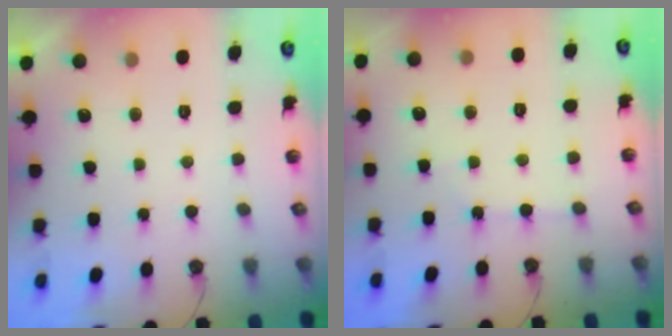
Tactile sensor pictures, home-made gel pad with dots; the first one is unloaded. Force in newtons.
{"total": 2.6, "press": 2.6, "slide": 0.3}